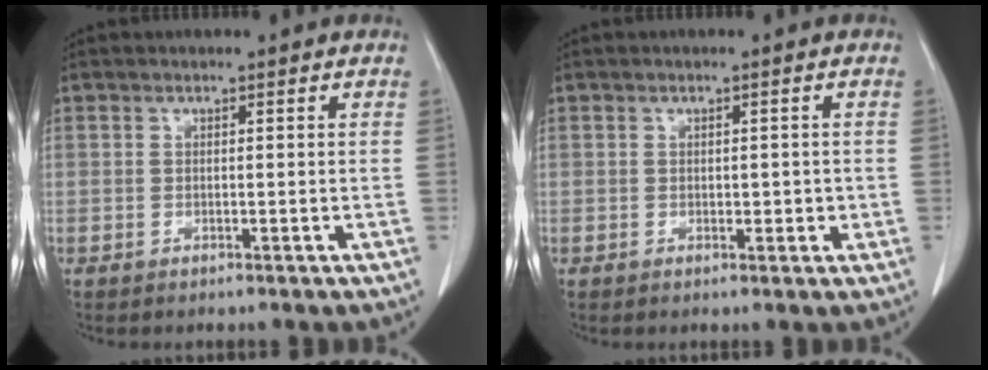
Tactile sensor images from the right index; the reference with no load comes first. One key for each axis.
{"total": 2.0, "fx": -0.1, "fy": 1.2, "fz": 1.6, "tx": -0.020, "ty": 0.003, "tz": 0.003}